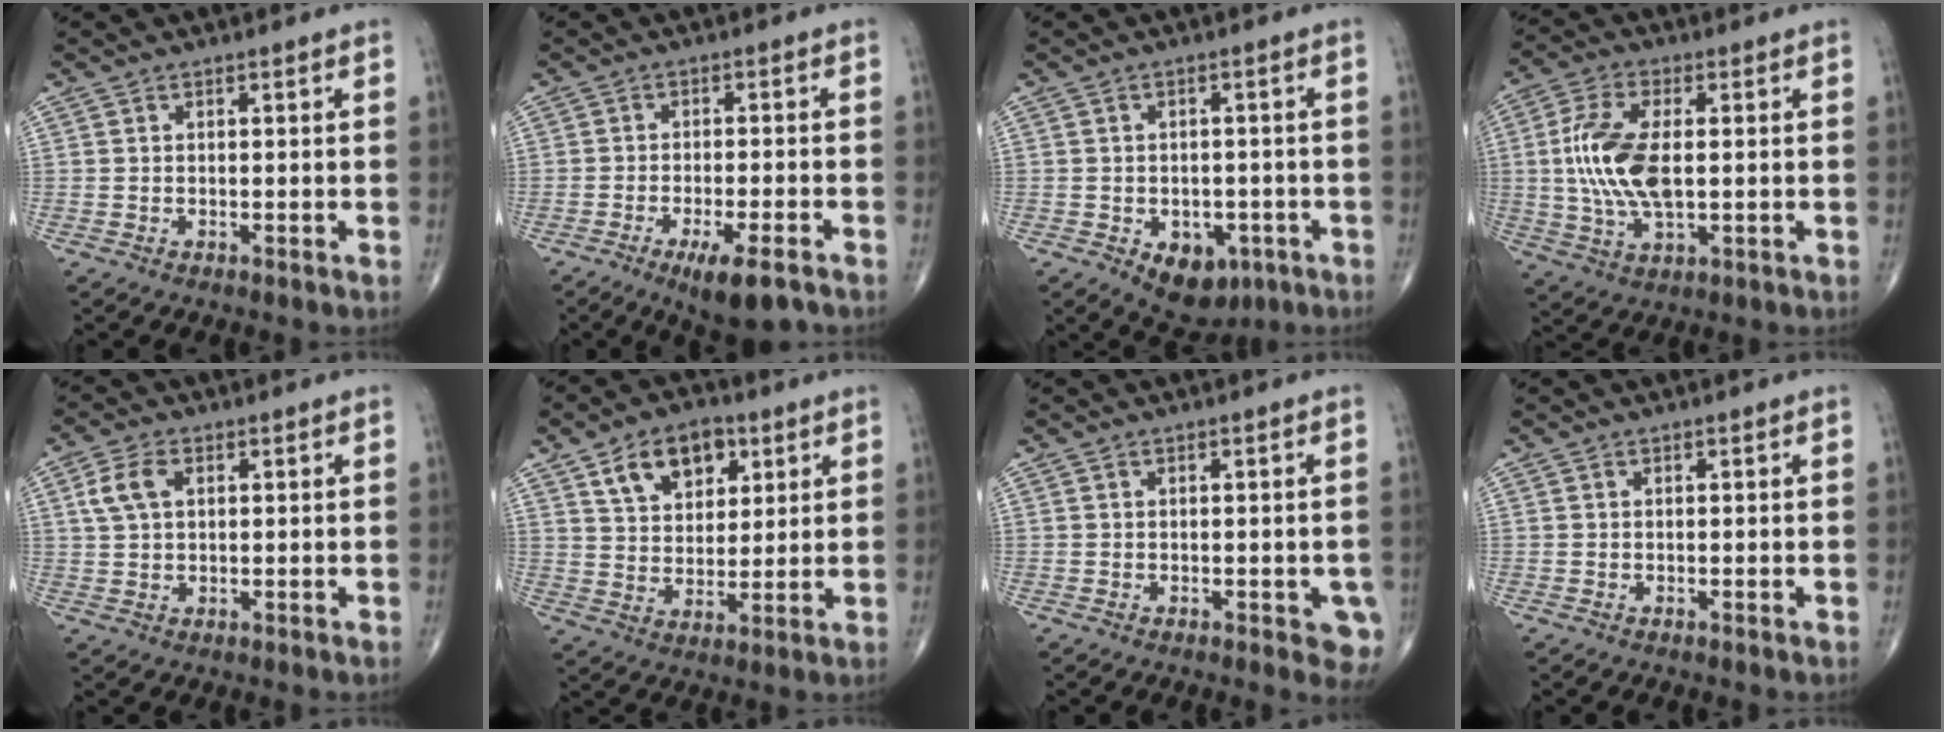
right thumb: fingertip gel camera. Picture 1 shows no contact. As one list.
[{"total": 7.9, "force": [-4.8, 1.9, 5.9], "torque": [-0.090, 0.006, -0.071]}, {"total": 8.5, "force": [-3.5, 5.7, 5.2], "torque": [-0.042, 0.013, -0.036]}, {"total": 13.0, "force": [0.5, 6.3, 11.4], "torque": [-0.245, 0.001, 0.009]}, {"total": 5.3, "force": [1.6, 3.3, 3.8], "torque": [-0.081, 0.007, 0.030]}, {"total": 11.5, "force": [5.5, 7.4, 6.8], "torque": [-0.076, -0.019, 0.096]}, {"total": 4.6, "force": [-1.4, 1.9, 4.0], "torque": [-0.020, -0.004, -0.015]}, {"total": 0.0}]